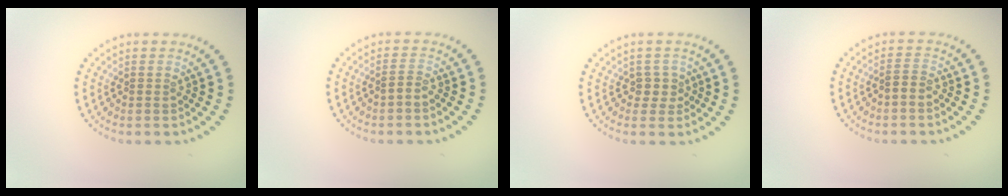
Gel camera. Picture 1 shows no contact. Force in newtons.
{"total": 1.0, "press": 0.8, "slide": 0.5}
{"total": 1.5, "press": 1.3, "slide": 0.8}
{"total": 1.1, "press": 1.0, "slide": 0.5}